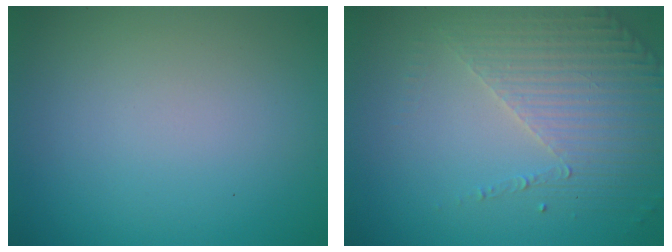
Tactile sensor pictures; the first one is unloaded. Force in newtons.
{"total": 4.4, "press": 3.3, "slide": 2.9}